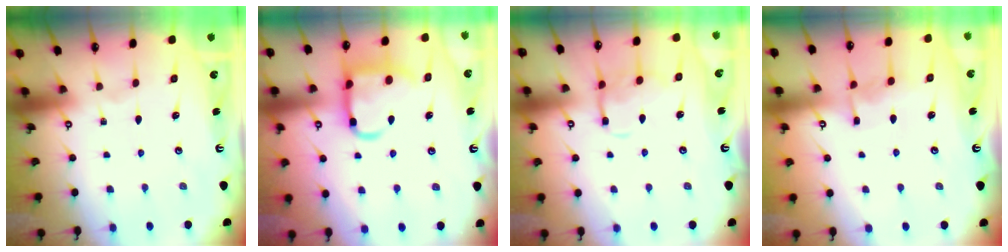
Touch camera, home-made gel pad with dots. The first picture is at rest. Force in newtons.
{"total": 14.7, "press": 14.7, "slide": 1.4}
{"total": 13.1, "press": 13.1, "slide": 1.0}
{"total": 6.6, "press": 6.6, "slide": 0.8}